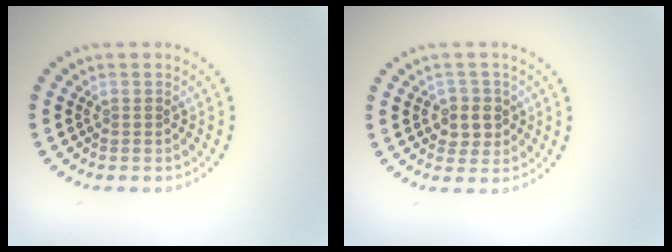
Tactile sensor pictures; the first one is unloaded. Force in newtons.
{"total": 2.5, "press": 2.2, "slide": 1.1}